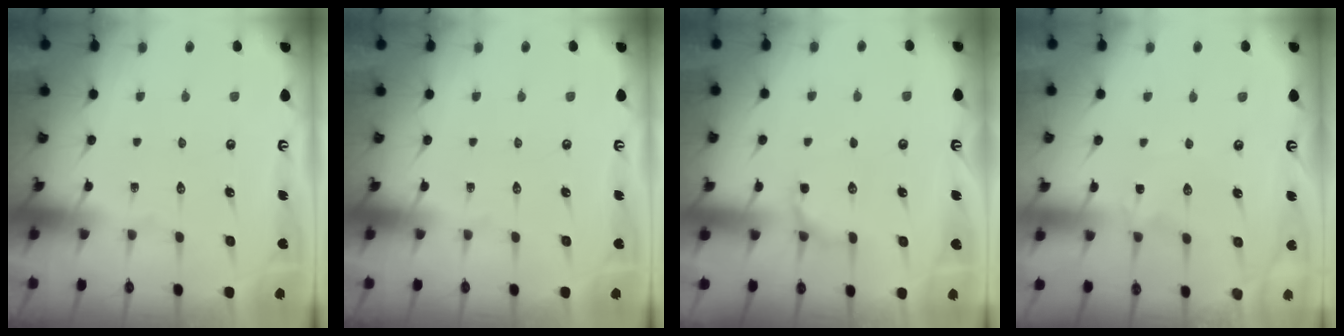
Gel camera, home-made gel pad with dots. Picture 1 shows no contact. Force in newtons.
{"total": 0.0}
{"total": 6.0, "press": 5.8, "slide": 1.8}
{"total": 1.3, "press": 1.2, "slide": 0.4}